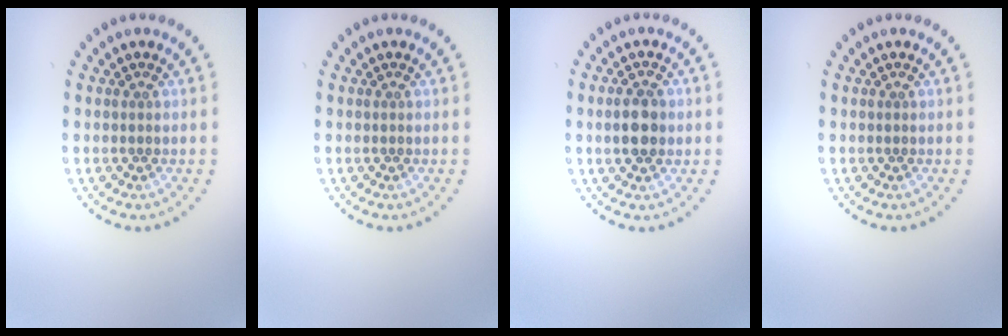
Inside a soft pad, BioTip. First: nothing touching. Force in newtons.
{"total": 0.0}
{"total": 3.0, "press": 3.0, "slide": 0.1}
{"total": 0.0}